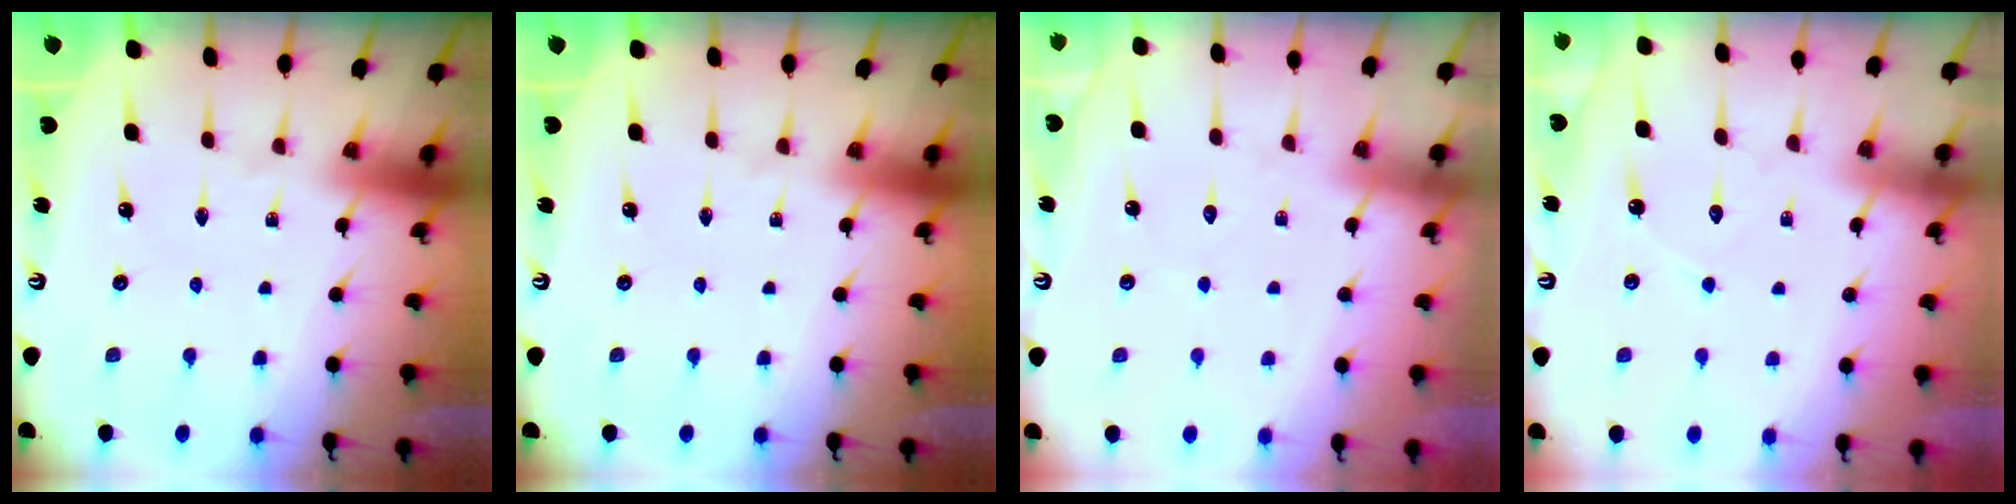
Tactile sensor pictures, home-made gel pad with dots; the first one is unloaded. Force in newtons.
{"total": 0.0}
{"total": 4.9, "press": 4.9, "slide": 0.6}
{"total": 4.9, "press": 4.9, "slide": 0.4}